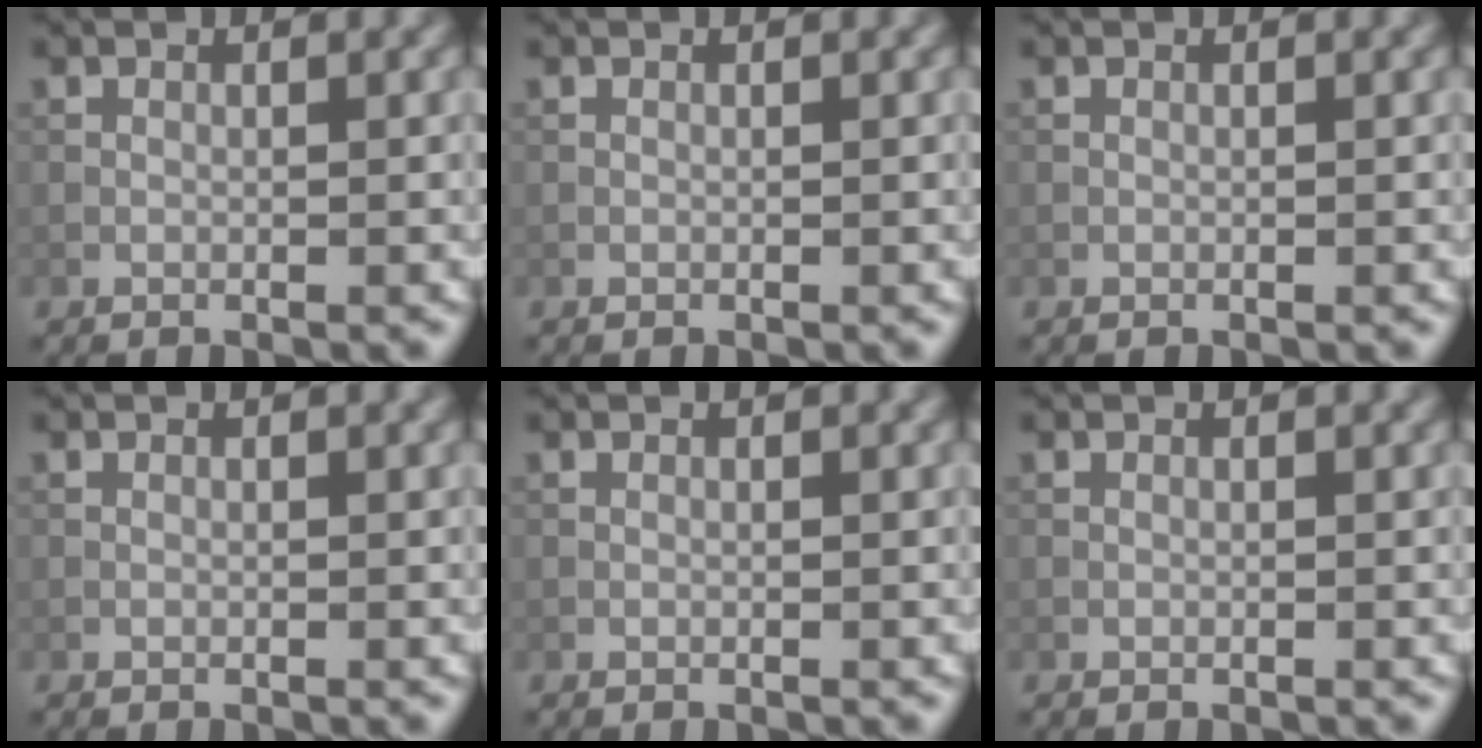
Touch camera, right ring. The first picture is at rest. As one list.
[{"total": 0.0}, {"total": 0.0}, {"total": 0.0}, {"total": 0.0}, {"total": 0.0}]